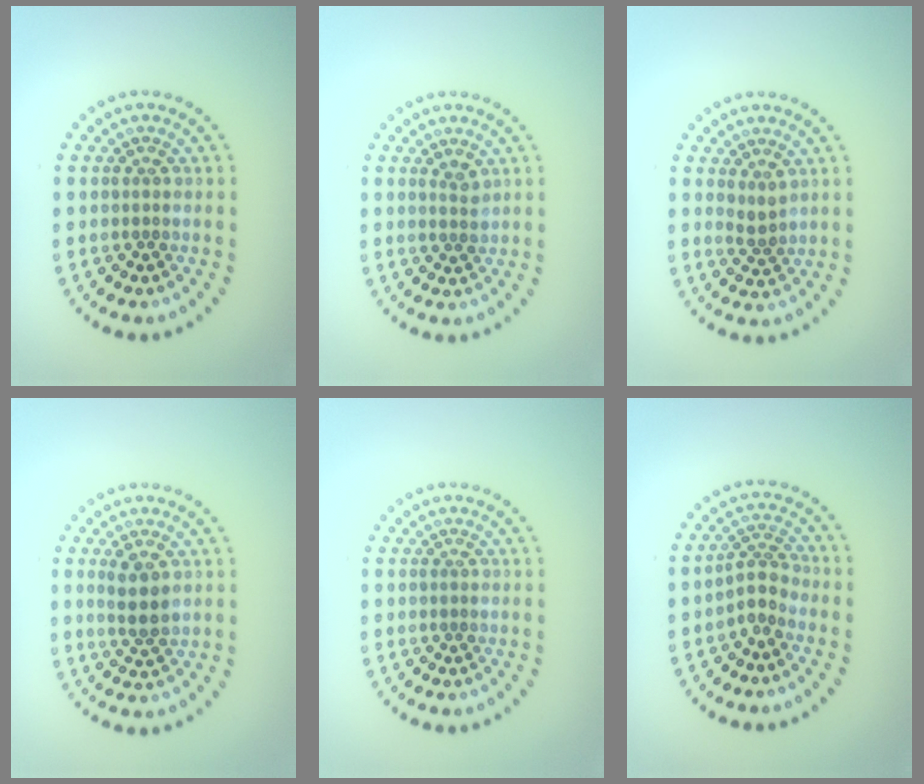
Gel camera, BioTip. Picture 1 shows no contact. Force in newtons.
{"total": 1.1, "press": 0.8, "slide": 0.7}
{"total": 1.4, "press": 1.1, "slide": 0.9}
{"total": 2.5, "press": 2.3, "slide": 1.0}
{"total": 0.0}
{"total": 2.2, "press": 1.5, "slide": 1.6}